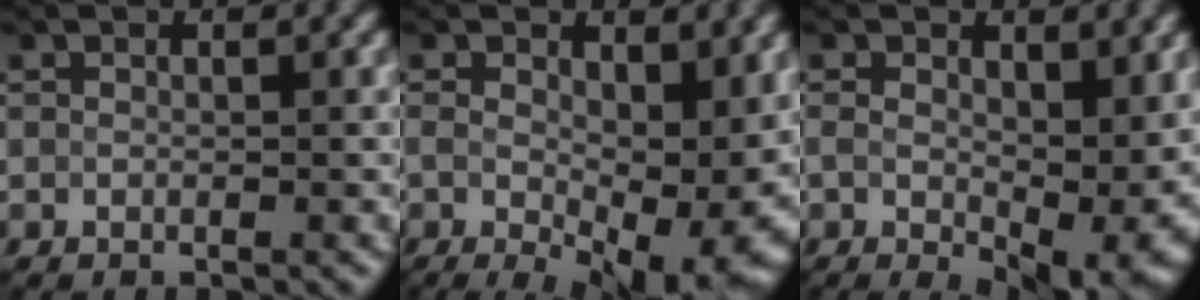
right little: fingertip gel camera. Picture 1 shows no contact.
{"total": 12.1, "force": [-1.1, 6.2, 10.3], "torque": [-0.158, -0.029, 0.010]}
{"total": 9.5, "force": [-0.7, 5.4, 7.8], "torque": [-0.128, -0.028, 0.014]}